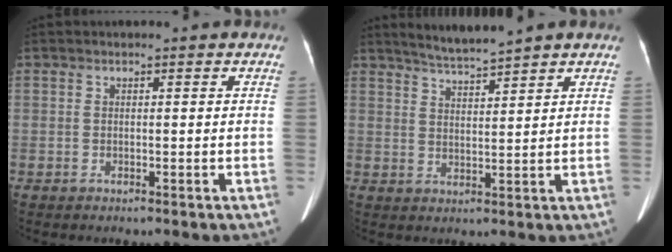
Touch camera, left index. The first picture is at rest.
{"total": 4.5, "force": [4.1, -1.1, 1.4], "torque": [-0.033, -0.005, 0.079]}